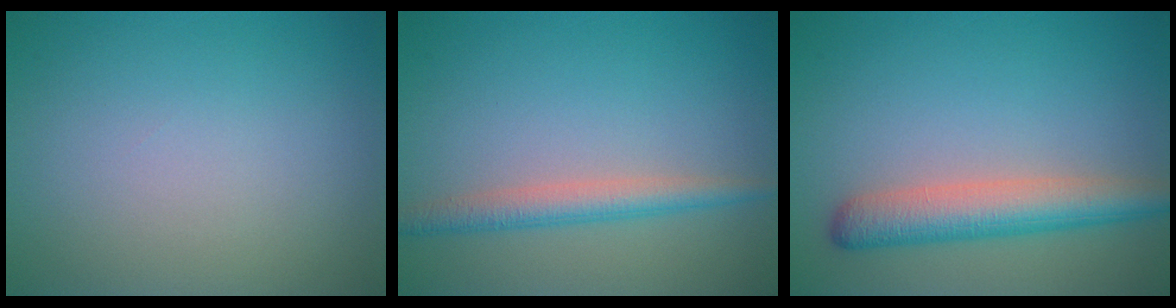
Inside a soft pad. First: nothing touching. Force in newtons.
{"total": 2.7, "press": 2.7, "slide": 0.1}
{"total": 5.0, "press": 5.0, "slide": 0.2}